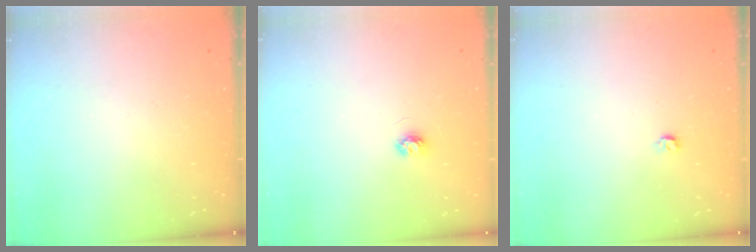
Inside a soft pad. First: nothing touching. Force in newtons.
{"total": 3.4, "press": 3.4, "slide": 0.4}
{"total": 3.3, "press": 3.3, "slide": 0.7}